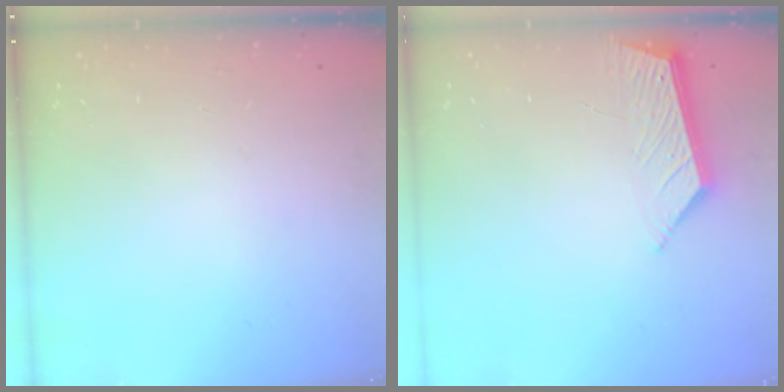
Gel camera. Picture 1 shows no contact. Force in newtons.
{"total": 6.1, "press": 6.1, "slide": 0.4}